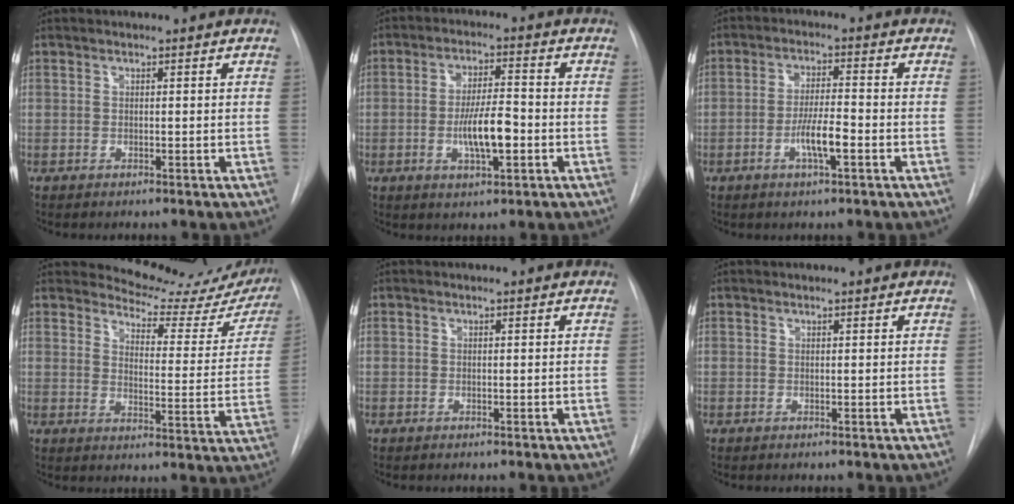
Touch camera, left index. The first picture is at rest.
{"total": 7.3, "force": [-1.8, 1.8, 6.9], "torque": [-0.129, 0.002, -0.030]}
{"total": 5.3, "force": [-2.0, 0.7, 4.8], "torque": [-0.094, -0.001, -0.037]}
{"total": 17.9, "force": [17.2, 3.6, 3.1], "torque": [-0.022, -0.086, 0.184]}
{"total": 0.0}
{"total": 0.8, "force": [0.8, 0.0, 0.1], "torque": [-0.005, 0.010, 0.012]}